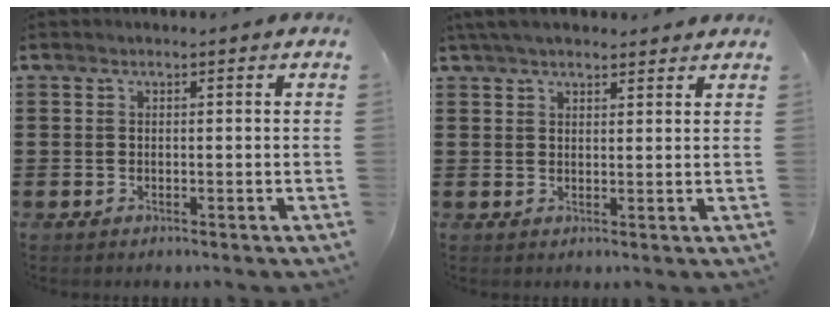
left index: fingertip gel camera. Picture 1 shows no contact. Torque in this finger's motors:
{"motor_torque": [1.59, -0.55, 0.73, 0.17]}